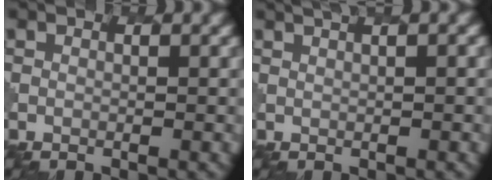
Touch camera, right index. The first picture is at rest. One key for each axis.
{"total": 3.9, "fx": 2.0, "fy": 1.4, "fz": 3.0, "tx": -0.025, "ty": 0.006, "tz": 0.020}